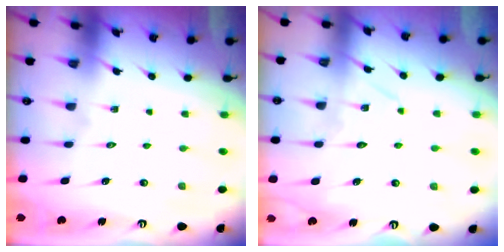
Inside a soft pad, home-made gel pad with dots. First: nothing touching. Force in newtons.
{"total": 7.0, "press": 7.0, "slide": 0.5}